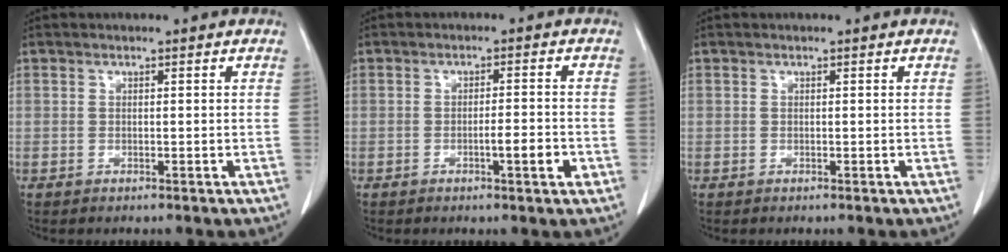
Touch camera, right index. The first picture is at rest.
{"total": 3.7, "force": [-1.4, 0.3, 3.4], "torque": [-0.051, 0.000, -0.020]}
{"total": 0.0}